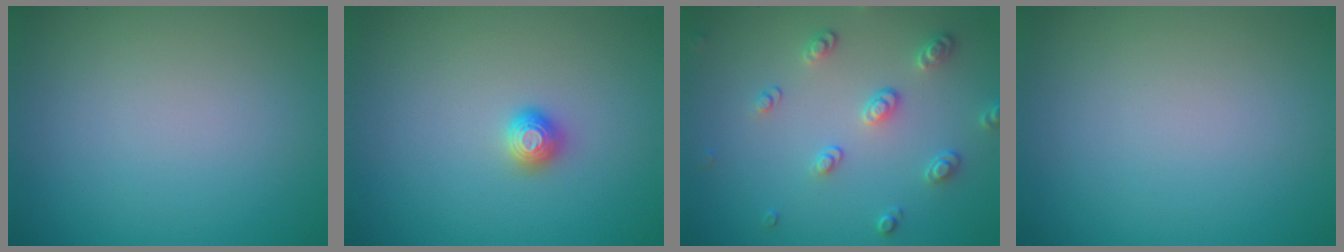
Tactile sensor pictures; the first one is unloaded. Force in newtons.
{"total": 1.2, "press": 1.1, "slide": 0.2}
{"total": 2.6, "press": 2.5, "slide": 0.7}
{"total": 0.0}